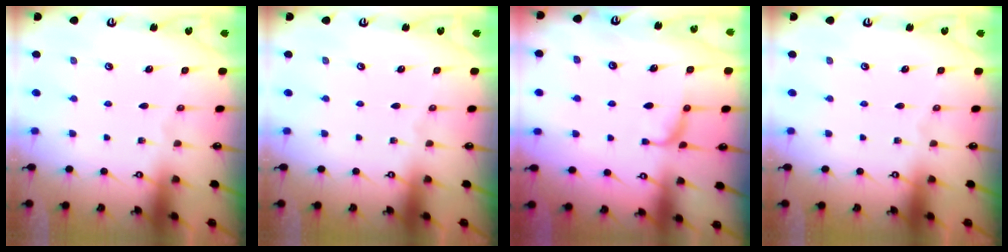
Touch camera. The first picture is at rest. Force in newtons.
{"total": 0.0}
{"total": 0.0}
{"total": 0.0}